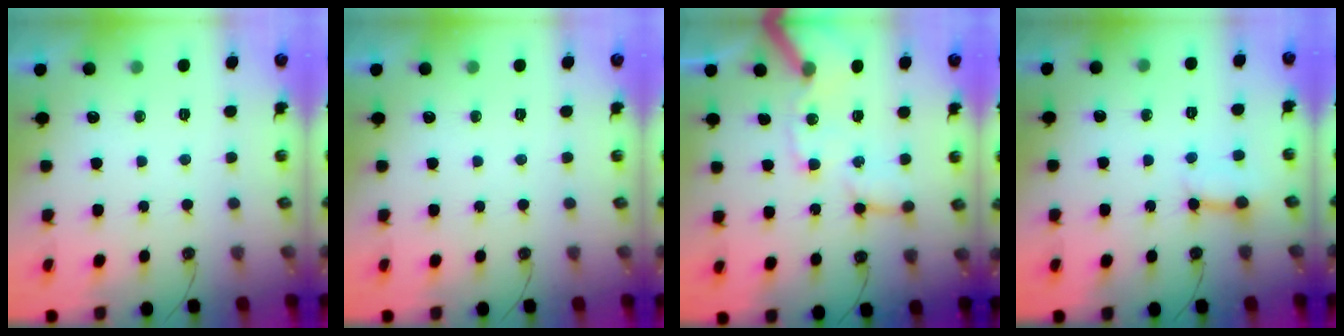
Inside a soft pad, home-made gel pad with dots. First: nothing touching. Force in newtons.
{"total": 0.0}
{"total": 13.6, "press": 13.5, "slide": 1.8}
{"total": 5.3, "press": 5.2, "slide": 0.6}